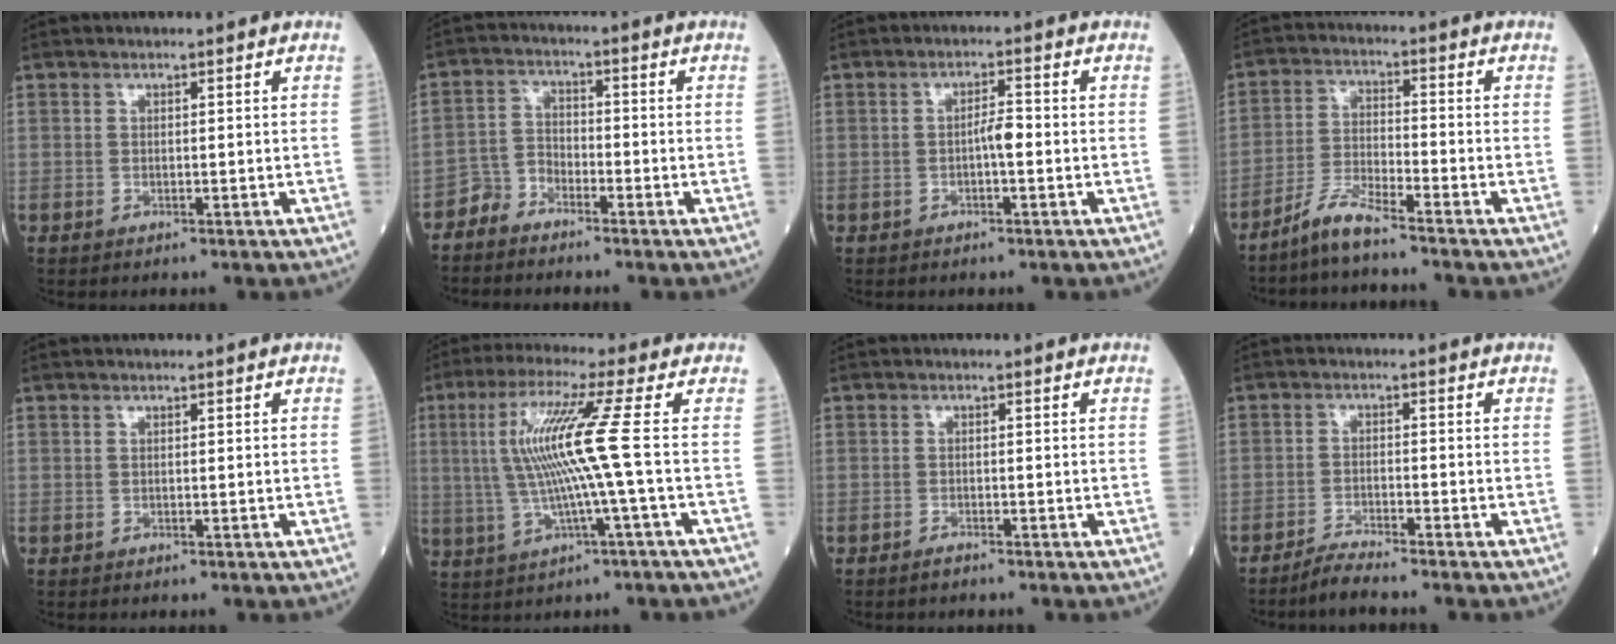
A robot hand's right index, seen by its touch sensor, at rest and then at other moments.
{"total": 3.2, "force": [-2.9, 1.4, 0.1], "torque": [0.003, 0.000, -0.059]}
{"total": 2.3, "force": [-0.5, 0.3, 2.2], "torque": [-0.037, 0.004, -0.008]}
{"total": 5.4, "force": [-4.7, -0.4, 2.6], "torque": [-0.058, -0.020, -0.097]}
{"total": 0.0}
{"total": 10.5, "force": [0.6, -1.7, 10.3], "torque": [-0.213, 0.011, 0.015]}
{"total": 1.1, "force": [-1.0, -0.1, 0.5], "torque": [-0.015, -0.001, -0.017]}
{"total": 3.6, "force": [-3.3, -0.9, 1.2], "torque": [-0.030, -0.014, -0.066]}